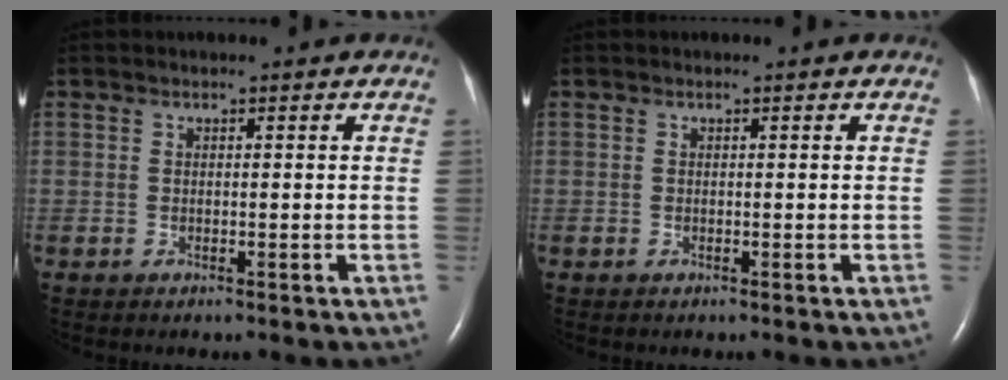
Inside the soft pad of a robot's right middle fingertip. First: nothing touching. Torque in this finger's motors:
{"motor_torque": [-0.12, -0.13, 0.00, 0.00]}